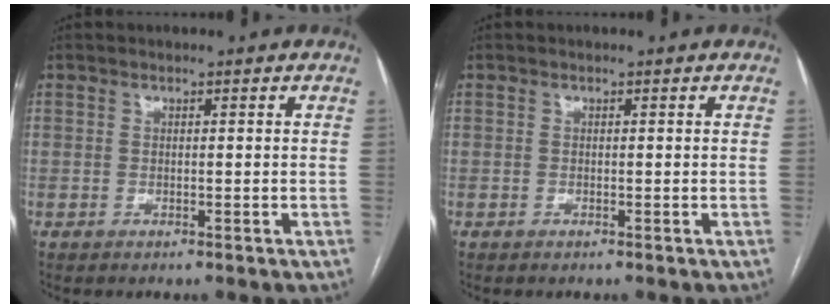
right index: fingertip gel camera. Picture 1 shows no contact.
{"total": 0.0}